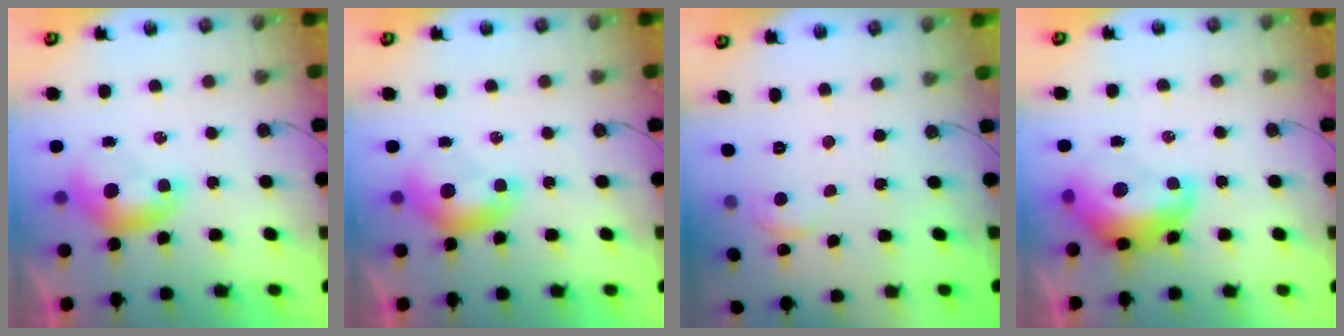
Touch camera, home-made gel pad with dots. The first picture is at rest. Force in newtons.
{"total": 0.0}
{"total": 0.8, "press": 0.4, "slide": 0.7}
{"total": 5.6, "press": 5.5, "slide": 1.0}